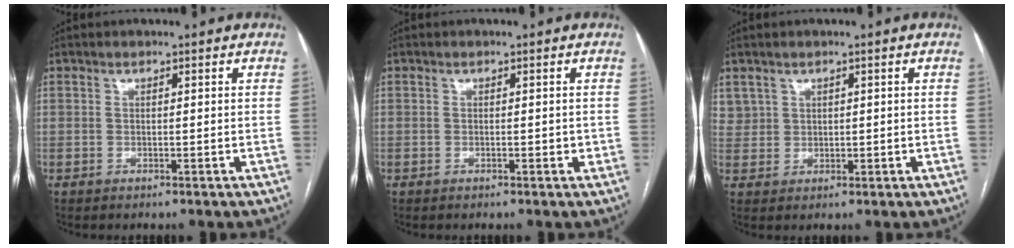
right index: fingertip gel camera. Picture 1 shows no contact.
{"total": 1.1, "force": [-0.1, 0.5, 0.9], "torque": [-0.013, 0.000, -0.001]}
{"total": 2.9, "force": [1.6, 2.4, 0.4], "torque": [-0.002, 0.006, 0.036]}